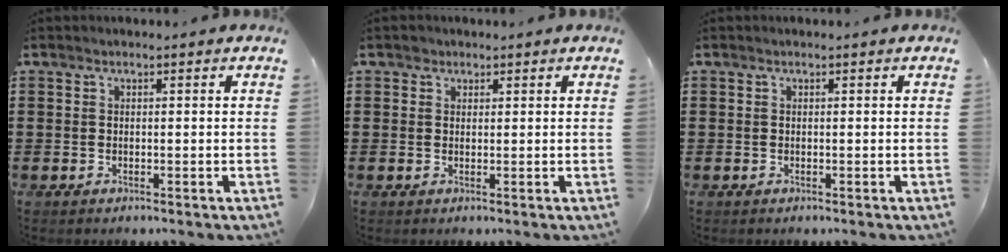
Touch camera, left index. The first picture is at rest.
{"total": 1.3, "force": [0.8, 0.9, 0.2], "torque": [-0.006, 0.004, 0.017]}
{"total": 0.0}